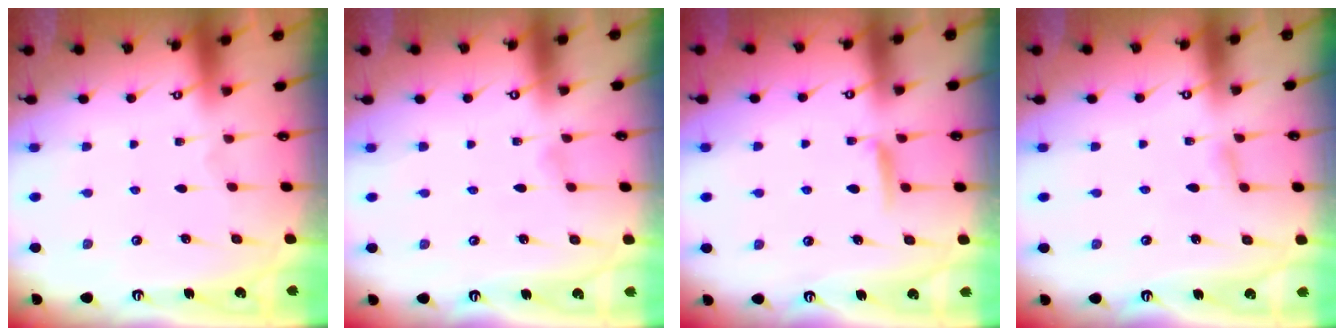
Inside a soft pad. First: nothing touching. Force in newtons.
{"total": 1.9, "press": 1.9, "slide": 0.2}
{"total": 5.4, "press": 5.3, "slide": 0.6}
{"total": 3.7, "press": 3.6, "slide": 0.5}